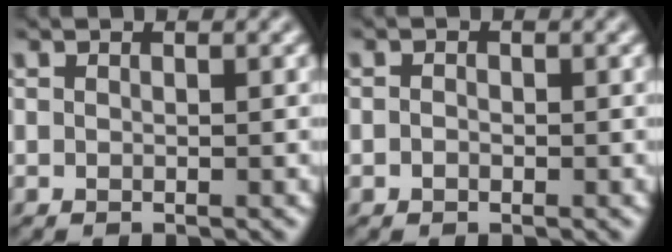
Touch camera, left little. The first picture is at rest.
{"total": 0.7, "force": [-0.3, 0.6, 0.3], "torque": [-0.007, -0.002, -0.008]}